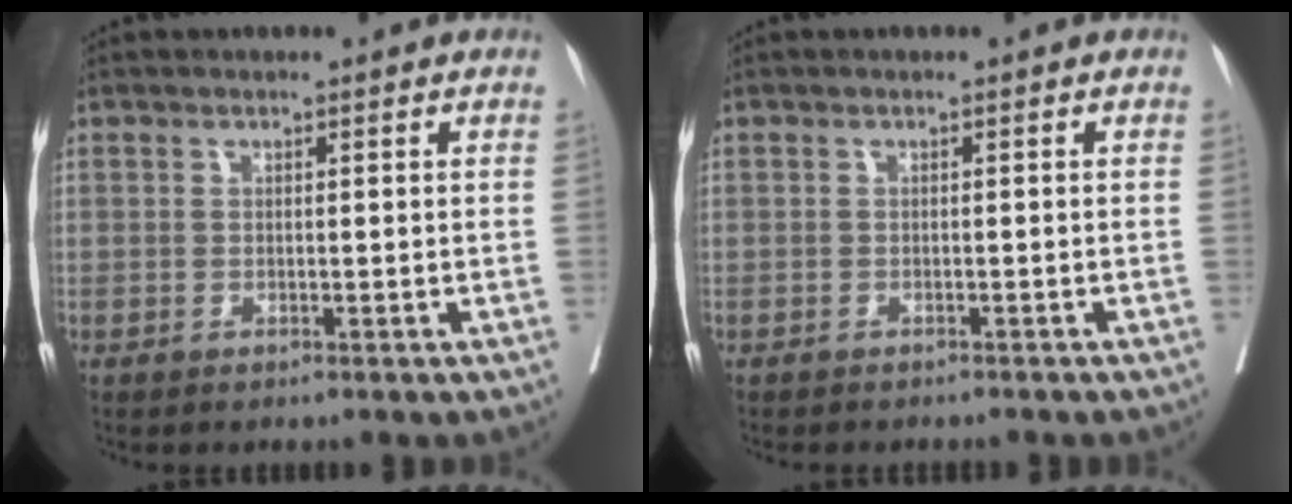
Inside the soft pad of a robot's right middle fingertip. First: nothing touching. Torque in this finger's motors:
{"motor_torque": [0.05, -0.07, 0.00, 0.02]}